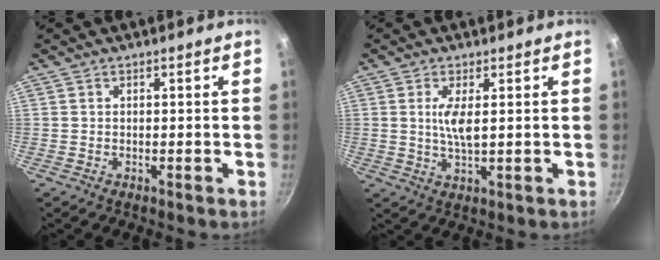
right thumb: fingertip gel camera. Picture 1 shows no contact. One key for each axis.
{"total": 4.6, "fx": 0.9, "fy": 1.3, "fz": 4.3, "tx": -0.088, "ty": -0.005, "tz": 0.019}